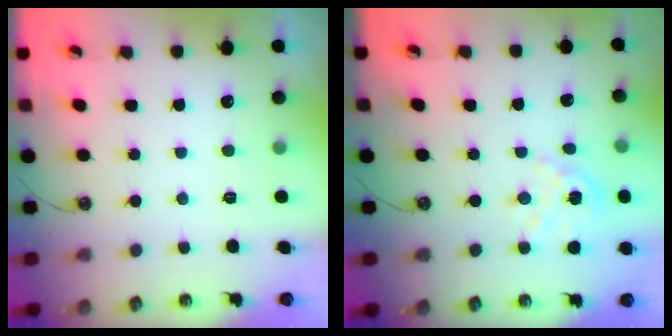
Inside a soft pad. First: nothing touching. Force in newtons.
{"total": 6.8, "press": 6.8, "slide": 0.6}